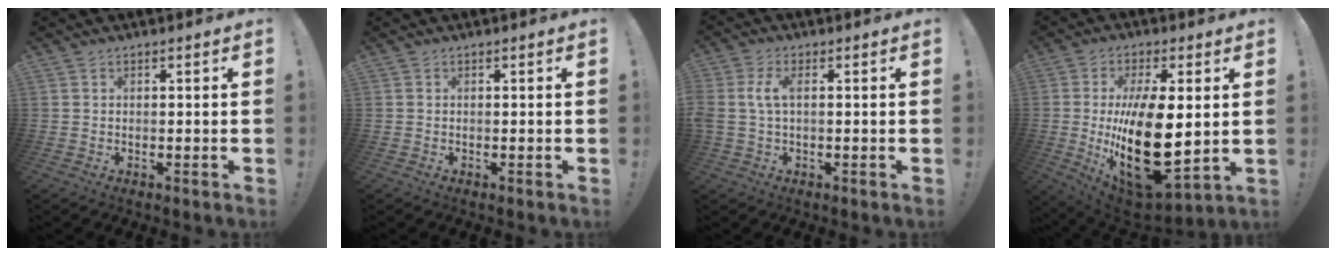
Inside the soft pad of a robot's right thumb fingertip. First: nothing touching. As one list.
[{"total": 0.0}, {"total": 5.1, "force": [0.2, 2.2, 4.6], "torque": [-0.097, 0.003, 0.003]}, {"total": 24.9, "force": [-0.2, 11.4, 22.2], "torque": [-0.408, -0.031, 0.009]}]